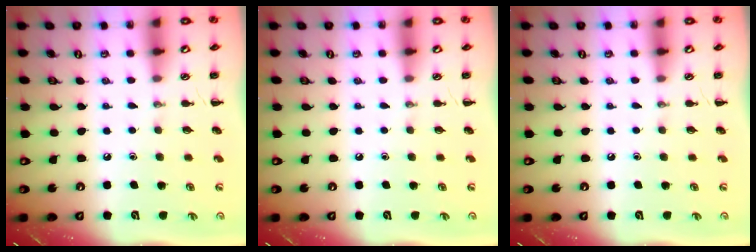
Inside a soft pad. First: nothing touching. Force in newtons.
{"total": 0.0}
{"total": 0.0}